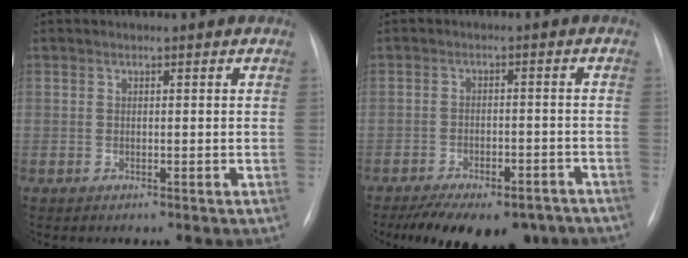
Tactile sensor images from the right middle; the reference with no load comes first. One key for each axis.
{"total": 16.6, "fx": -13.0, "fy": 6.8, "fz": 7.9, "tx": -0.135, "ty": -0.006, "tz": -0.170}